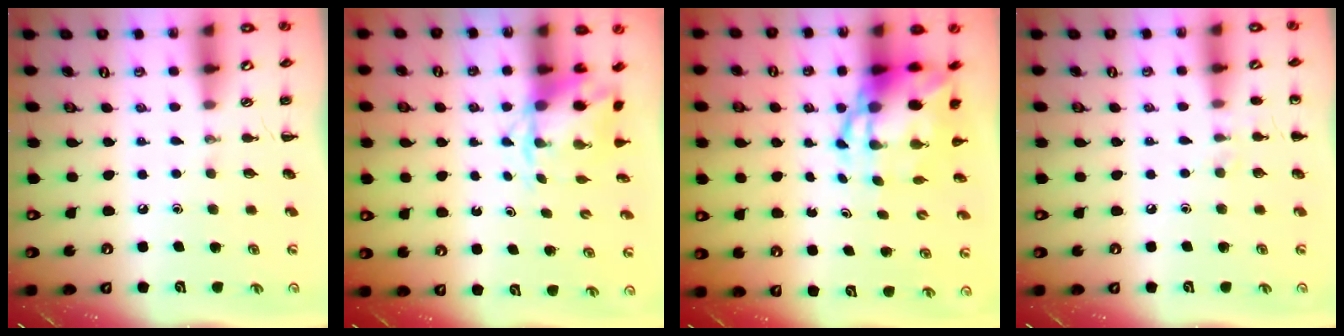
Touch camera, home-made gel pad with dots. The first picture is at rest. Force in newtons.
{"total": 5.5, "press": 5.4, "slide": 0.7}
{"total": 8.9, "press": 8.6, "slide": 2.3}
{"total": 5.1, "press": 4.9, "slide": 1.7}